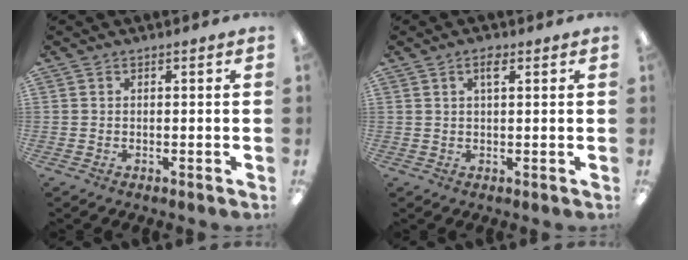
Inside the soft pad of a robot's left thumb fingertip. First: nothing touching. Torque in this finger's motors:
{"motor_torque": [-0.29, -0.14, -0.63, 0.07, 0.01]}